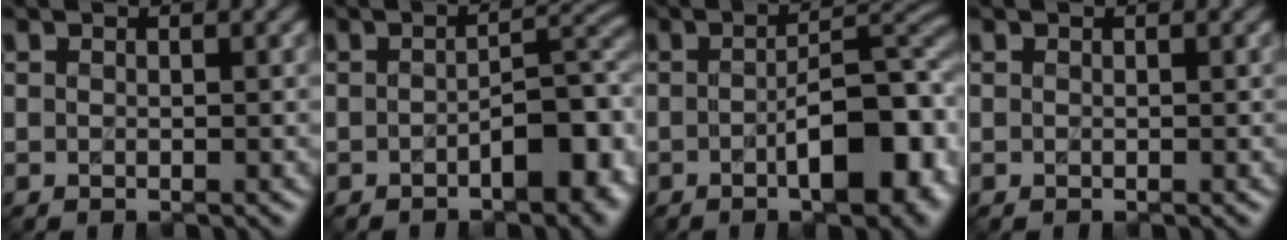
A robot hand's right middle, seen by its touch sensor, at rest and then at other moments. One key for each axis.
{"total": 6.1, "fx": -2.0, "fy": 2.8, "fz": 5.1, "tx": -0.062, "ty": 0.010, "tz": -0.032}
{"total": 9.0, "fx": -2.5, "fy": 3.6, "fz": 7.8, "tx": -0.106, "ty": 0.004, "tz": -0.038}
{"total": 0.0}